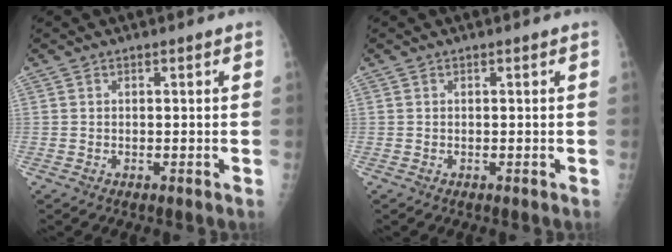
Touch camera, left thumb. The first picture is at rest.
{"total": 0.0}